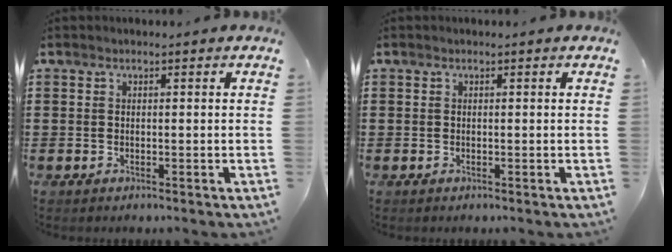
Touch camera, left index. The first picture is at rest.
{"total": 0.0}